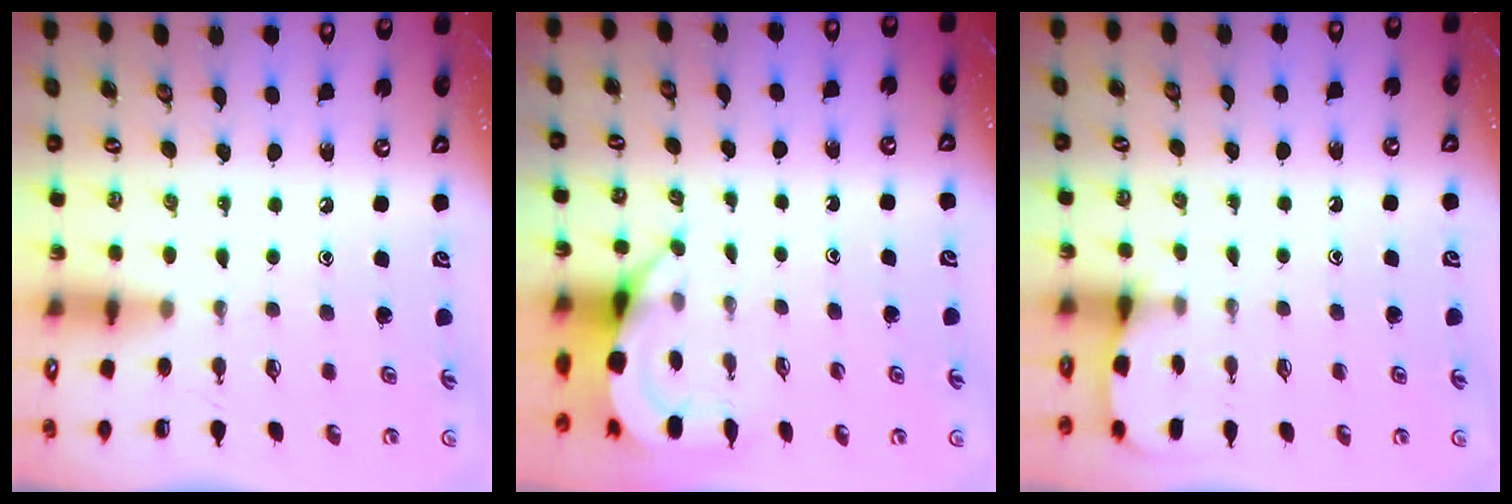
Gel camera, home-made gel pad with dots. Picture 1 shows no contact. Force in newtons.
{"total": 3.8, "press": 3.7, "slide": 0.3}
{"total": 2.8, "press": 2.8, "slide": 0.1}